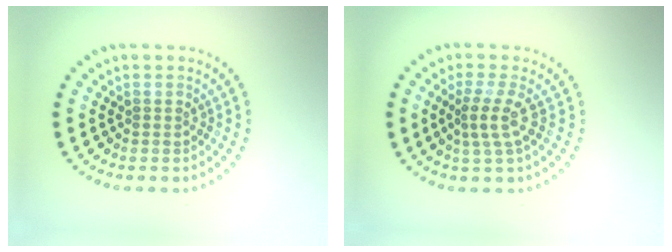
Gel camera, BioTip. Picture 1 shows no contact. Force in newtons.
{"total": 2.6, "press": 1.8, "slide": 1.8}